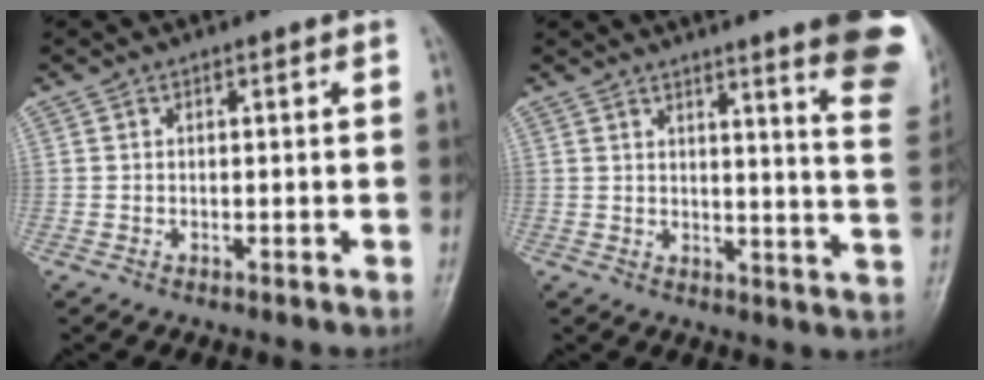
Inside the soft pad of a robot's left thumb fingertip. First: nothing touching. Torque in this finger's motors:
{"motor_torque": [2.40, 1.66, 1.56, -1.21, 0.15]}